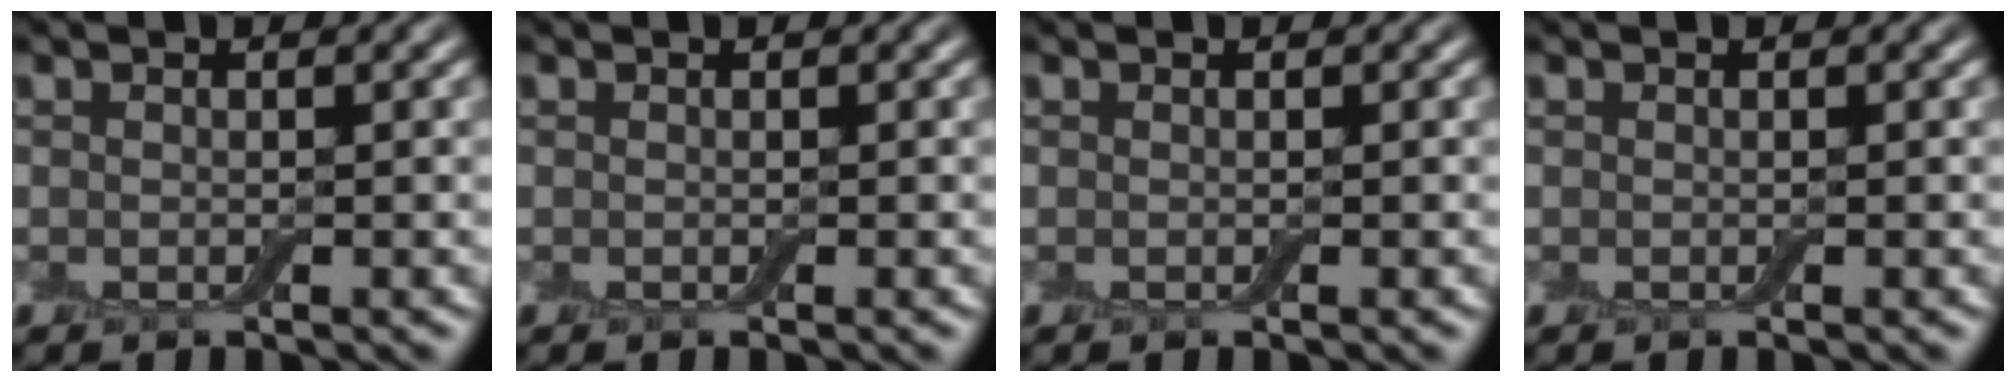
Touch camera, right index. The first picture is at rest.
{"total": 0.0}
{"total": 0.0}
{"total": 0.0}